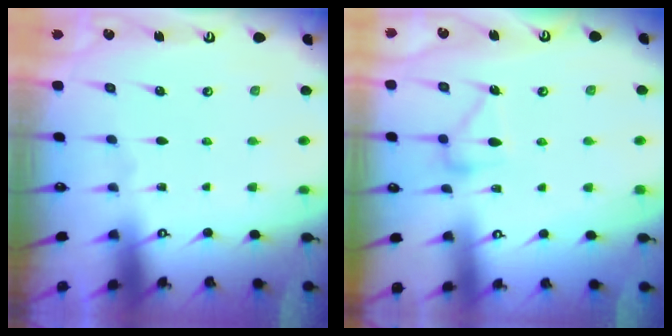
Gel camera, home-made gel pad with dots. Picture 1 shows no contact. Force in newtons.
{"total": 13.1, "press": 13.1, "slide": 0.7}